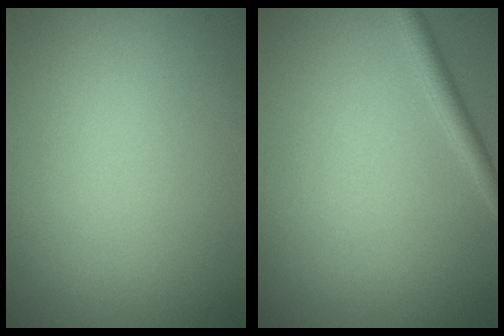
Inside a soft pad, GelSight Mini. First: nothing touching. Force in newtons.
{"total": 1.6, "press": 1.6, "slide": 0.1}